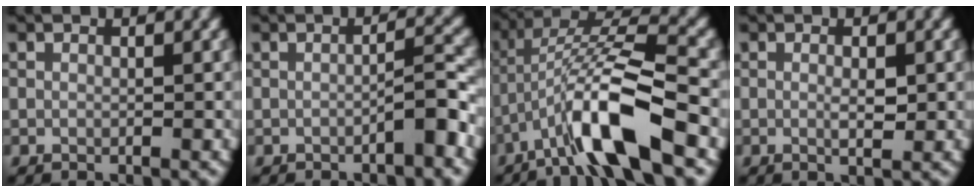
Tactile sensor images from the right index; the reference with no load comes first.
{"total": 2.6, "force": [-1.4, 0.3, 2.2], "torque": [-0.033, 0.017, -0.023]}
{"total": 9.2, "force": [-4.8, 2.0, 7.7], "torque": [-0.142, 0.012, -0.092]}
{"total": 1.7, "force": [0.0, 0.3, 1.6], "torque": [-0.027, -0.002, 0.000]}